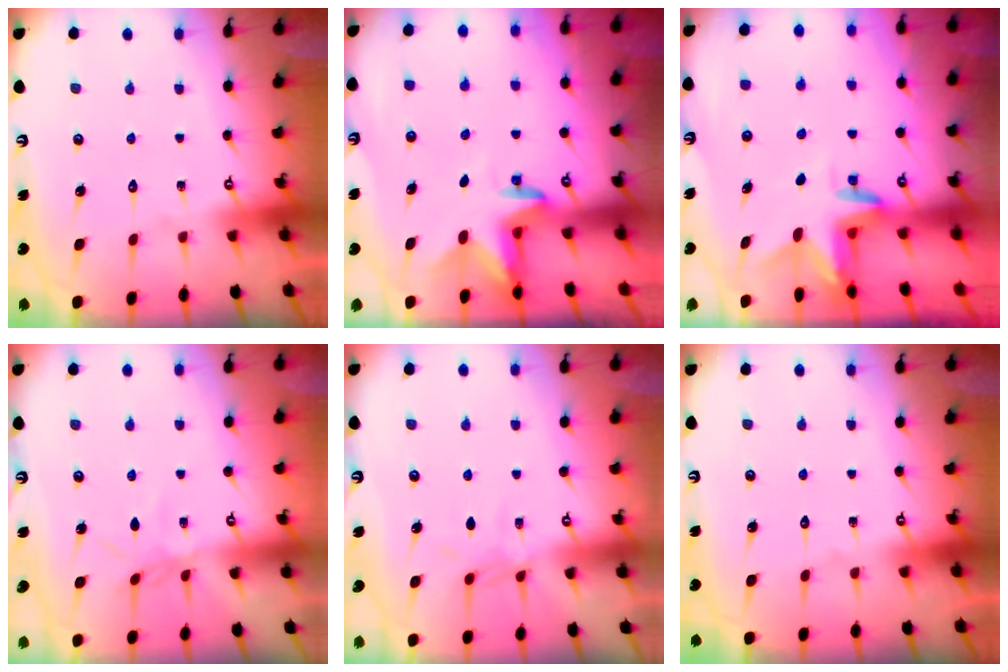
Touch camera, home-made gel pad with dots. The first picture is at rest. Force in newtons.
{"total": 3.1, "press": 3.0, "slide": 0.7}
{"total": 3.0, "press": 3.0, "slide": 0.2}
{"total": 3.0, "press": 3.0, "slide": 0.4}
{"total": 5.3, "press": 5.2, "slide": 0.5}
{"total": 0.0}